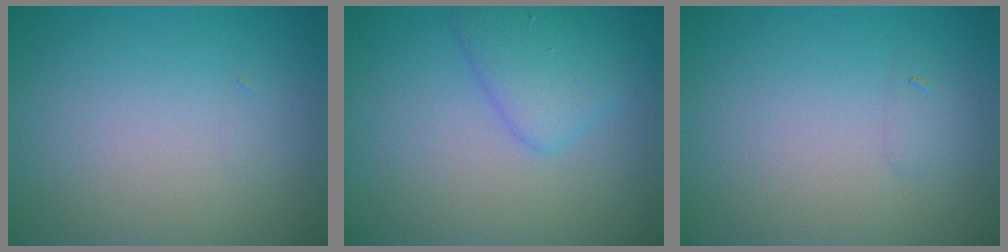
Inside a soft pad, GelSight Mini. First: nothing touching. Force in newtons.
{"total": 3.2, "press": 3.2, "slide": 0.1}
{"total": 0.6, "press": 0.6, "slide": 0.0}